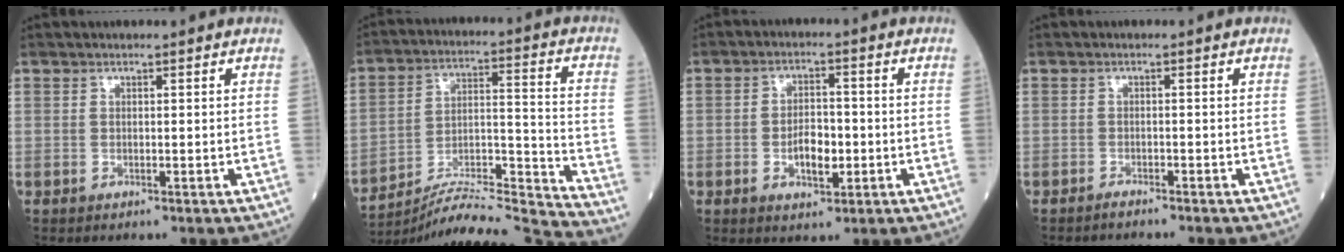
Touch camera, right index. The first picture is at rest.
{"total": 20.3, "force": [-19.7, -2.5, 4.5], "torque": [-0.082, 0.010, -0.314]}
{"total": 5.6, "force": [-1.3, 2.7, 4.7], "torque": [-0.080, 0.004, -0.020]}
{"total": 1.8, "force": [-1.8, 0.0, 0.5], "torque": [-0.009, -0.002, -0.024]}